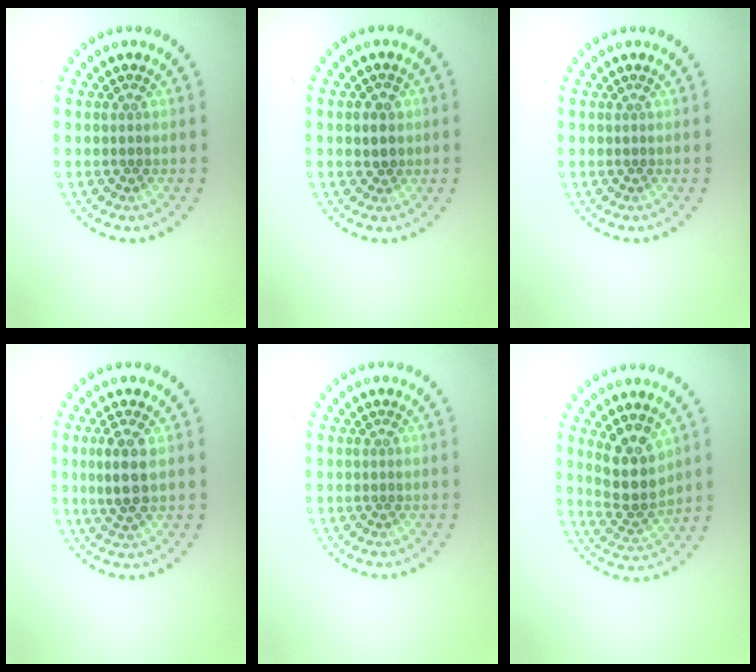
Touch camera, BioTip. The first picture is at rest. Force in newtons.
{"total": 1.3, "press": 1.2, "slide": 0.5}
{"total": 0.0}
{"total": 2.7, "press": 2.6, "slide": 0.8}
{"total": 0.0}
{"total": 4.4, "press": 4.0, "slide": 1.9}